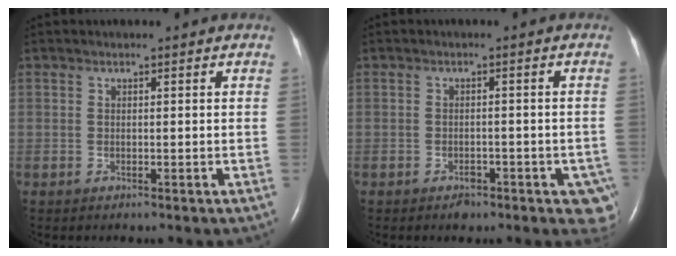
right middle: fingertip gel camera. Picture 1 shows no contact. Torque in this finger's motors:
{"motor_torque": [0.04, -0.07, 0.05, 0.01]}